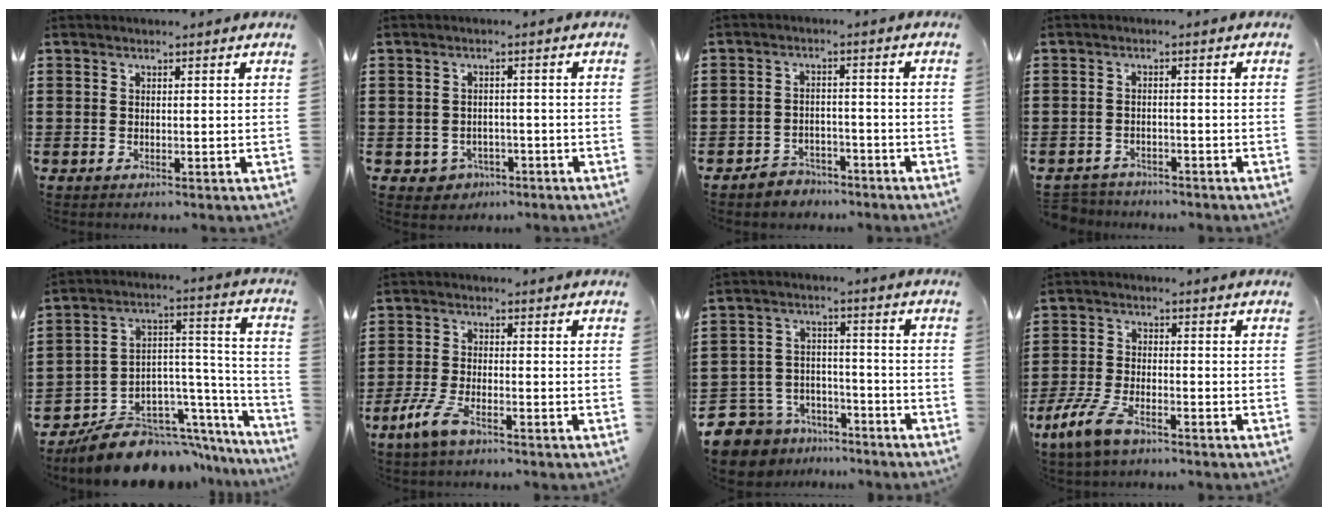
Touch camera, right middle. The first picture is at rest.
{"total": 2.0, "force": [-1.5, 1.4, 0.1], "torque": [-0.011, 0.001, -0.034]}
{"total": 3.3, "force": [-3.1, 1.1, -0.2], "torque": [-0.004, 0.005, -0.067]}
{"total": 2.5, "force": [-2.5, 0.5, -0.3], "torque": [-0.003, 0.000, -0.056]}
{"total": 11.3, "force": [-9.7, 4.5, 3.5], "torque": [-0.052, 0.034, -0.174]}
{"total": 5.3, "force": [-3.3, 1.5, 3.8], "torque": [-0.094, -0.006, -0.069]}
{"total": 8.0, "force": [-7.6, 2.6, 0.2], "torque": [-0.040, 0.012, -0.160]}
{"total": 6.7, "force": [-4.6, 2.3, 4.2], "torque": [-0.108, -0.008, -0.094]}